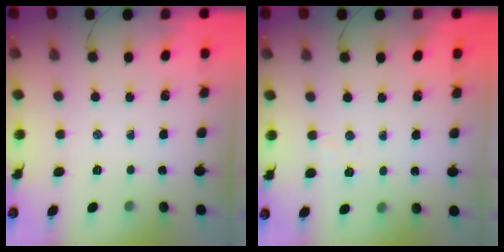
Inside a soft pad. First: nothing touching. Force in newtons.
{"total": 2.4, "press": 2.3, "slide": 0.6}